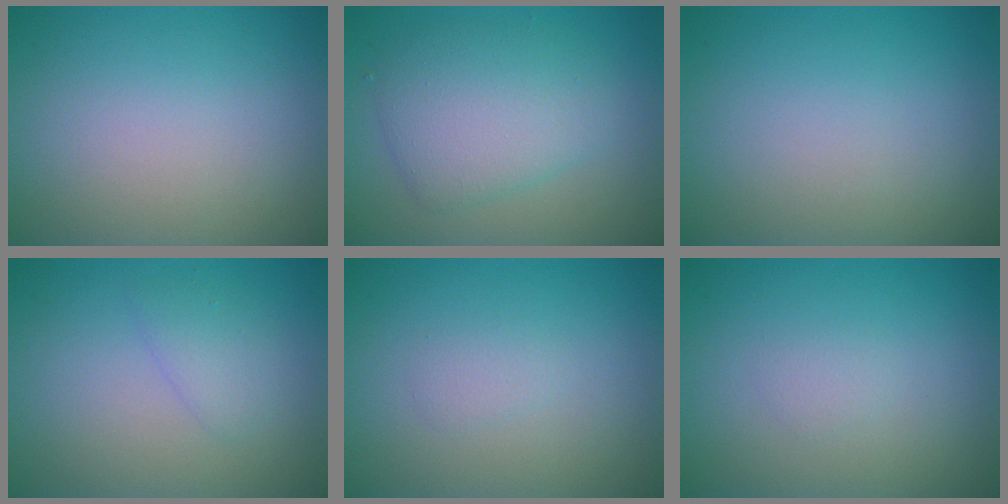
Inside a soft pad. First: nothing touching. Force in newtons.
{"total": 4.9, "press": 4.9, "slide": 0.2}
{"total": 0.0}
{"total": 1.6, "press": 1.6, "slide": 0.1}
{"total": 0.9, "press": 0.9, "slide": 0.0}
{"total": 0.7, "press": 0.7, "slide": 0.1}